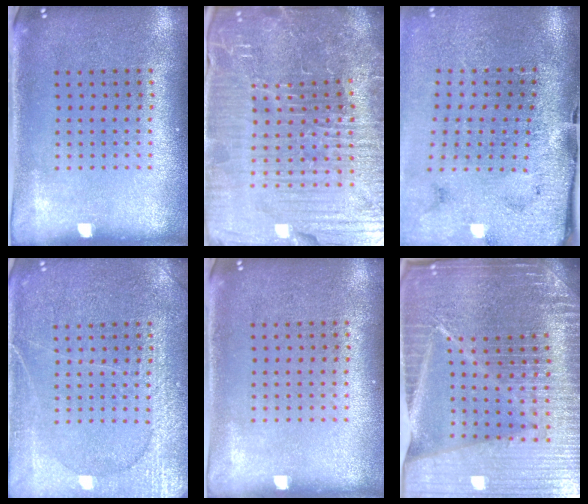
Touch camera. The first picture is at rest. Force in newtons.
{"total": 7.5, "press": 6.7, "slide": 3.4}
{"total": 4.7, "press": 3.6, "slide": 2.9}
{"total": 4.9, "press": 4.9, "slide": 0.6}
{"total": 0.0}
{"total": 6.9, "press": 5.9, "slide": 3.6}